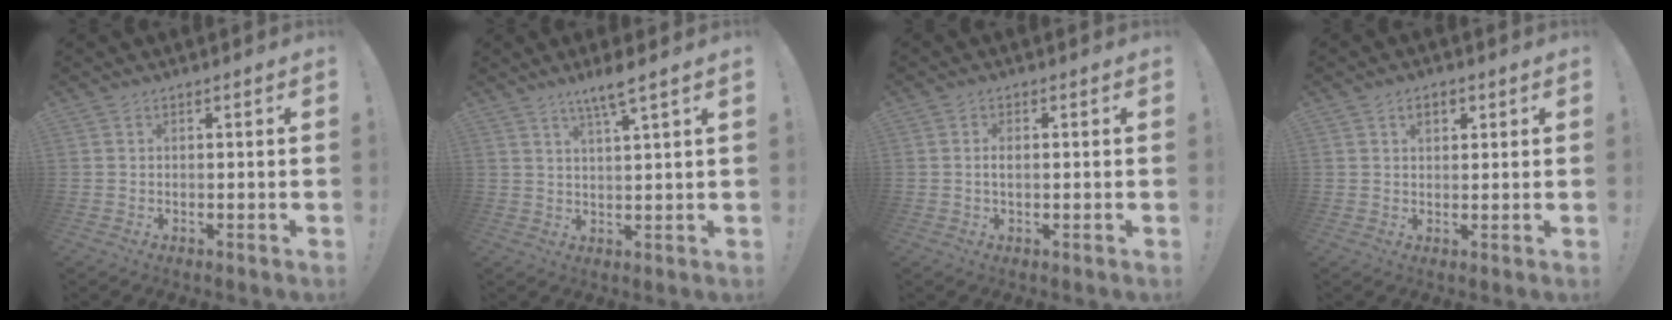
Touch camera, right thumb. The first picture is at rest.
{"total": 5.8, "force": [4.0, -0.1, 4.3], "torque": [-0.079, -0.016, 0.064]}
{"total": 2.2, "force": [0.0, 1.1, 1.9], "torque": [-0.032, 0.003, -0.002]}
{"total": 3.5, "force": [1.5, 2.4, 2.1], "torque": [-0.021, -0.001, 0.021]}